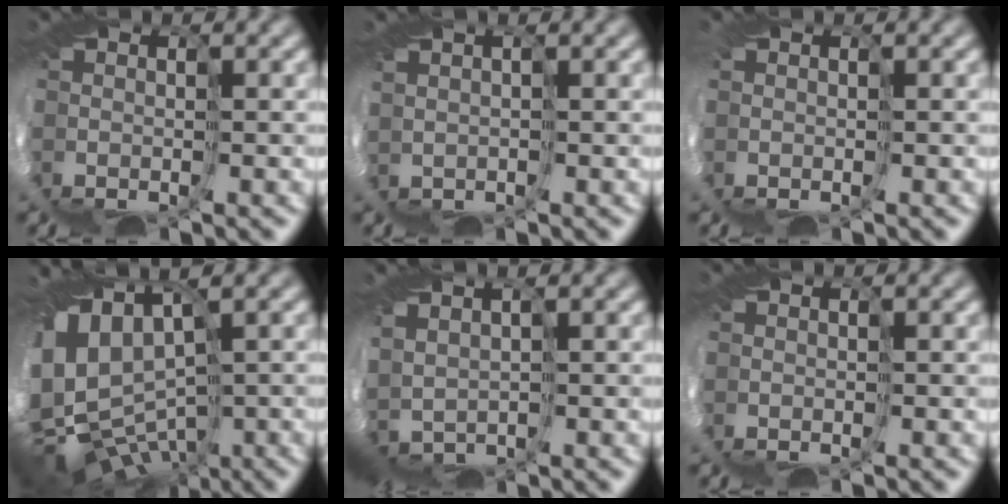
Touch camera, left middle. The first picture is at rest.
{"total": 2.2, "force": [0.9, -1.3, -1.5], "torque": [0.029, 0.005, 0.020]}
{"total": 0.0}
{"total": 5.4, "force": [1.0, 3.9, 3.6], "torque": [-0.089, -0.004, 0.064]}
{"total": 2.1, "force": [1.6, 1.4, 0.5], "torque": [-0.027, -0.002, 0.037]}
{"total": 0.0}